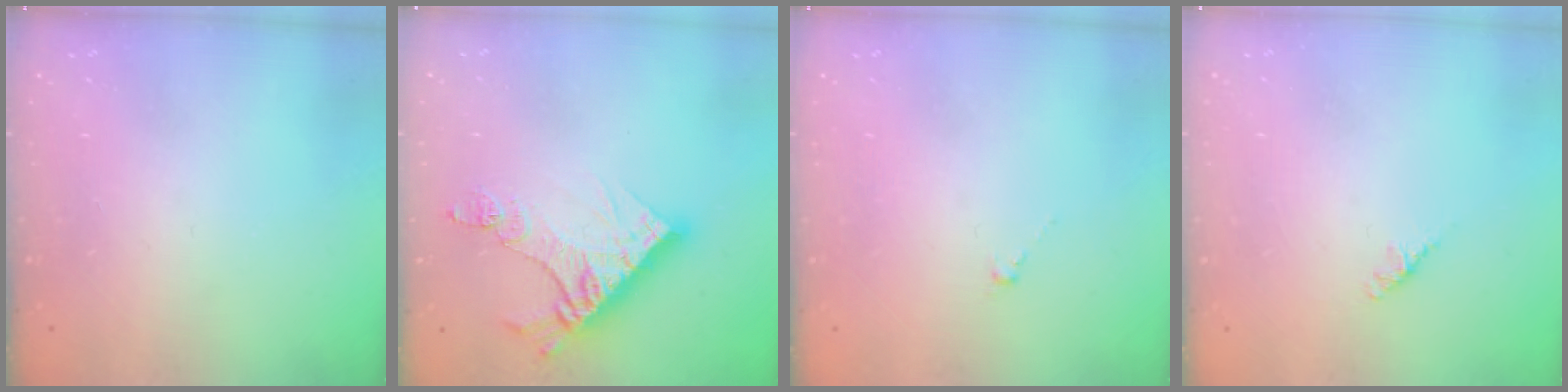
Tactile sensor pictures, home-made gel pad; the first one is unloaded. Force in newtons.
{"total": 12.6, "press": 12.6, "slide": 1.1}
{"total": 0.5, "press": 0.3, "slide": 0.4}
{"total": 1.8, "press": 1.7, "slide": 0.6}